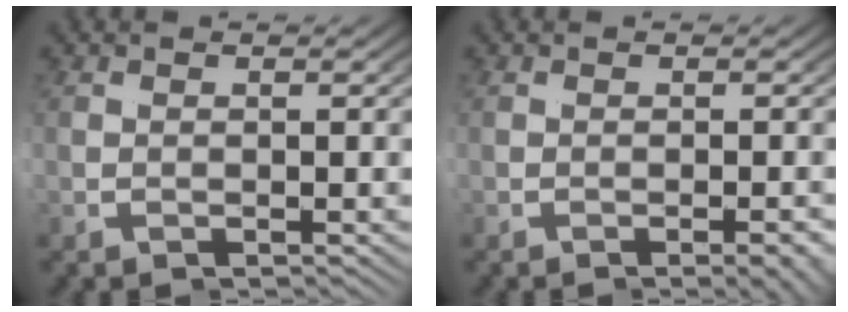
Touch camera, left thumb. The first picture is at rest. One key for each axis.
{"total": 1.3, "fx": -0.7, "fy": 0.2, "fz": 1.1, "tx": -0.028, "ty": 0.000, "tz": -0.018}